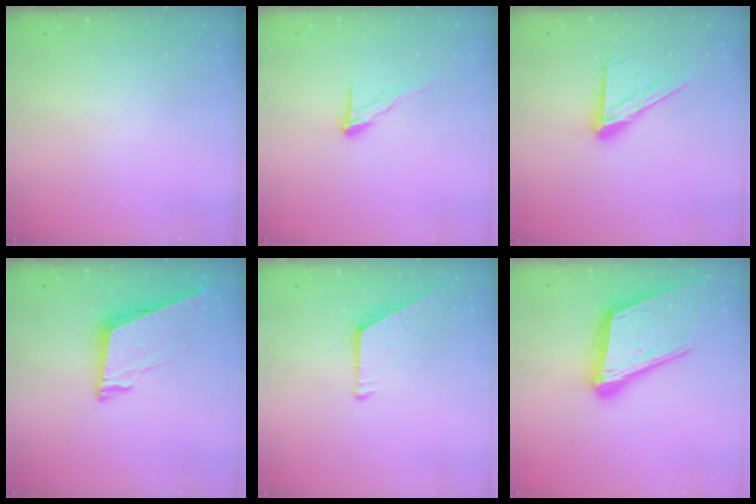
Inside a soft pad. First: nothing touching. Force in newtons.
{"total": 8.7, "press": 8.7, "slide": 0.7}
{"total": 13.9, "press": 13.8, "slide": 1.3}
{"total": 8.9, "press": 8.5, "slide": 2.7}
{"total": 5.3, "press": 5.3, "slide": 0.5}
{"total": 22.1, "press": 21.7, "slide": 4.6}